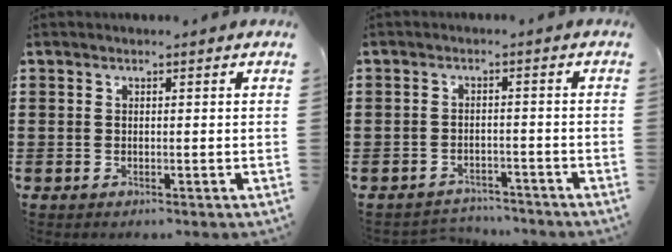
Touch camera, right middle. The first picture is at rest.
{"total": 2.7, "force": [-2.6, 0.5, -0.4], "torque": [-0.002, -0.003, -0.059]}